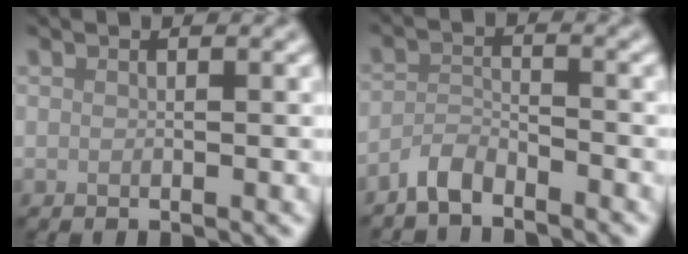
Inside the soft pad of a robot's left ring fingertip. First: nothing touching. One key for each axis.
{"total": 2.6, "fx": -2.5, "fy": 0.5, "fz": 0.8, "tx": -0.017, "ty": 0.003, "tz": -0.057}